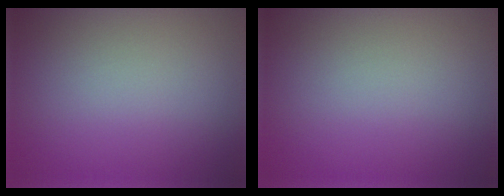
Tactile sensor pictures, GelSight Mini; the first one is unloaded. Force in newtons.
{"total": 0.0}